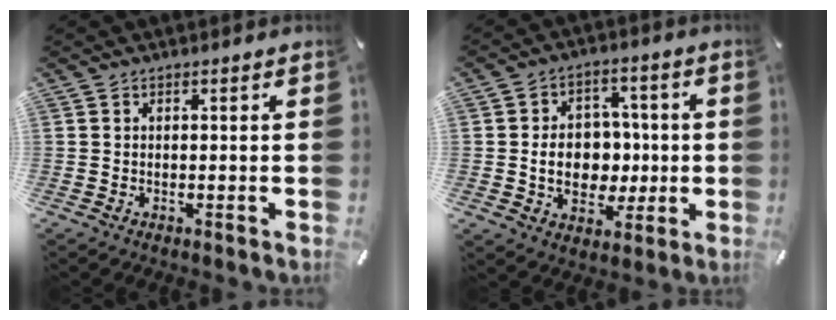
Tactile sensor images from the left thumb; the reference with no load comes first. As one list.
[{"total": 10.9, "force": [-0.8, 9.0, 6.0], "torque": [-0.090, 0.011, -0.009]}]